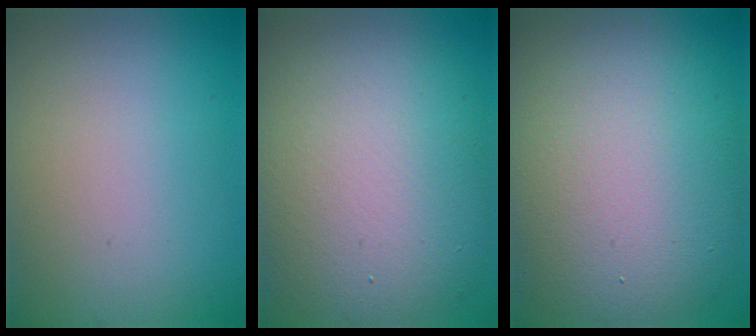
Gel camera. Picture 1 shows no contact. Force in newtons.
{"total": 11.9, "press": 11.9, "slide": 1.1}
{"total": 13.4, "press": 13.4, "slide": 0.4}